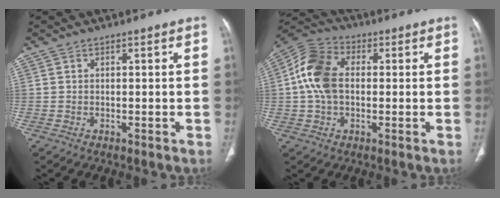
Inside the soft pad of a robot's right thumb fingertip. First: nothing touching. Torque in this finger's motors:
{"motor_torque": [-0.39, 0.65, 0.65, 0.22, 0.13]}